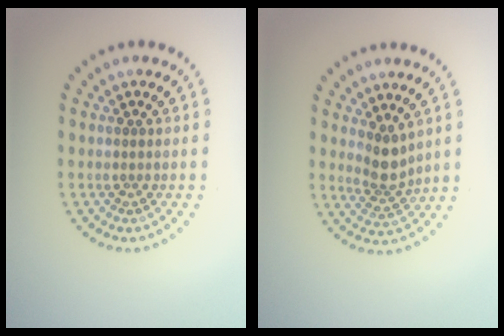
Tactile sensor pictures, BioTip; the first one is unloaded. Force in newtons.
{"total": 2.6, "press": 2.1, "slide": 1.6}